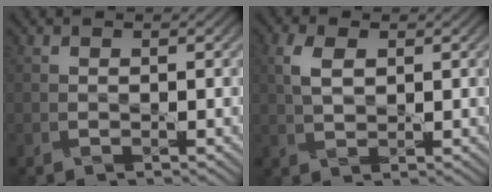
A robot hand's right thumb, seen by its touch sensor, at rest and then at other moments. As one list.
[{"total": 3.4, "force": [1.3, 1.8, 2.5], "torque": [-0.065, 0.005, 0.022]}]